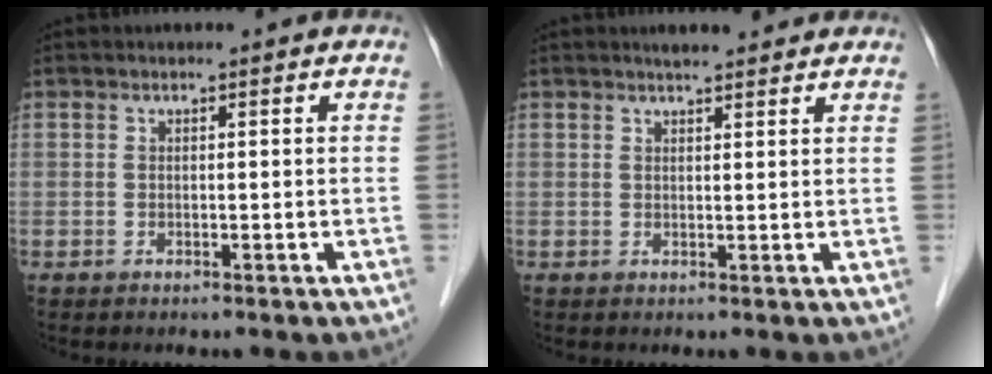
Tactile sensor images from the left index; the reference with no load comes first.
{"total": 4.2, "force": [3.7, 1.1, 1.7], "torque": [-0.016, 0.015, 0.054]}